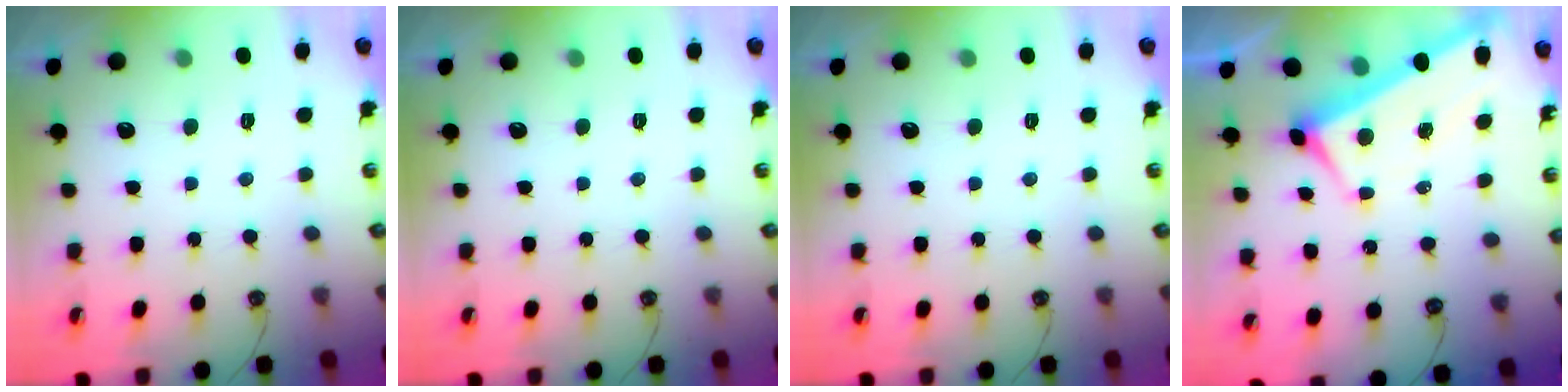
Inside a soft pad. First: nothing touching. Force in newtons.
{"total": 0.0}
{"total": 0.0}
{"total": 2.9, "press": 2.8, "slide": 0.9}